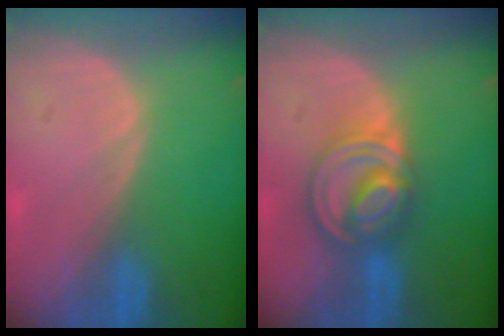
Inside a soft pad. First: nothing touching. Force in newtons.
{"total": 8.0, "press": 6.8, "slide": 4.1}